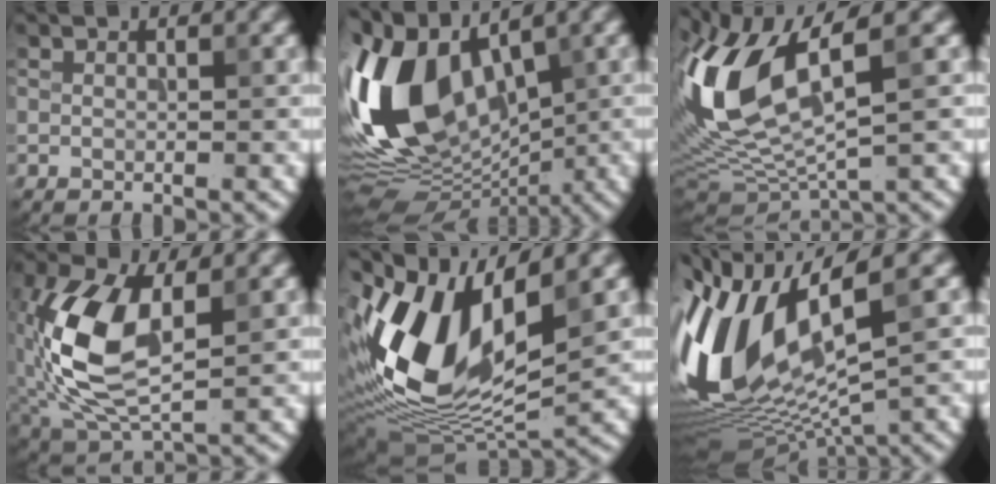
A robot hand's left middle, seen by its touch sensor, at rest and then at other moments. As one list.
[{"total": 15.2, "force": [1.9, 8.9, 12.2], "torque": [-0.260, 0.018, 0.017]}, {"total": 13.2, "force": [2.7, 5.1, 11.9], "torque": [-0.268, 0.007, 0.063]}, {"total": 9.9, "force": [0.5, 5.2, 8.4], "torque": [-0.197, 0.001, 0.011]}, {"total": 13.5, "force": [2.7, 6.9, 11.3], "torque": [-0.238, -0.008, 0.050]}, {"total": 13.9, "force": [1.8, 6.1, 12.4], "torque": [-0.273, -0.008, 0.049]}]